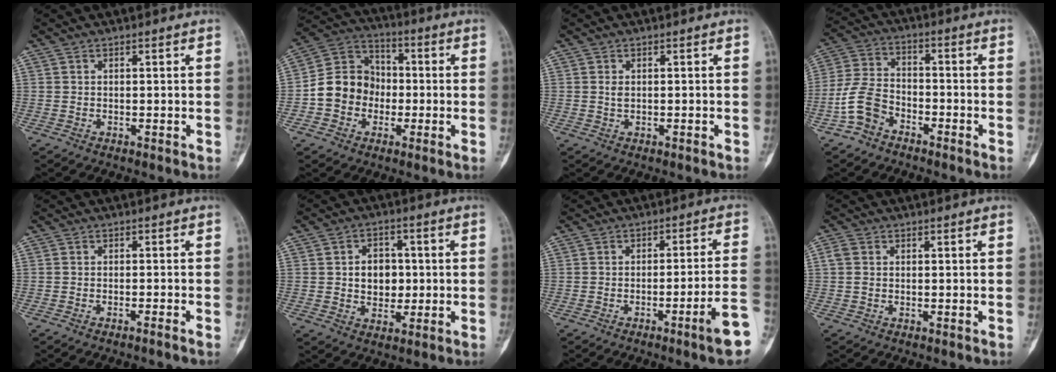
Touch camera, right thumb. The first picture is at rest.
{"total": 11.6, "force": [-2.1, 10.1, 5.3], "torque": [-0.068, 0.040, -0.048]}
{"total": 1.0, "force": [0.0, 0.6, 0.9], "torque": [-0.014, 0.001, 0.002]}
{"total": 8.2, "force": [-4.5, 5.3, 4.3], "torque": [-0.085, 0.034, -0.098]}
{"total": 1.5, "force": [-1.1, -0.5, 0.8], "torque": [-0.017, 0.012, -0.018]}
{"total": 7.1, "force": [0.3, 5.5, 4.4], "torque": [-0.031, 0.003, 0.004]}
{"total": 8.8, "force": [-4.3, -0.2, 7.6], "torque": [-0.105, 0.024, -0.062]}
{"total": 1.6, "force": [0.1, 1.2, 1.0], "torque": [-0.026, 0.003, 0.000]}